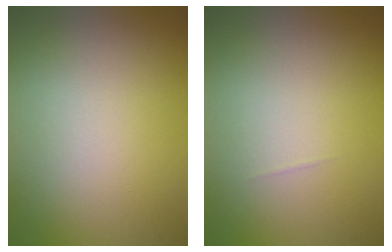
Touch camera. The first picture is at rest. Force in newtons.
{"total": 0.0}